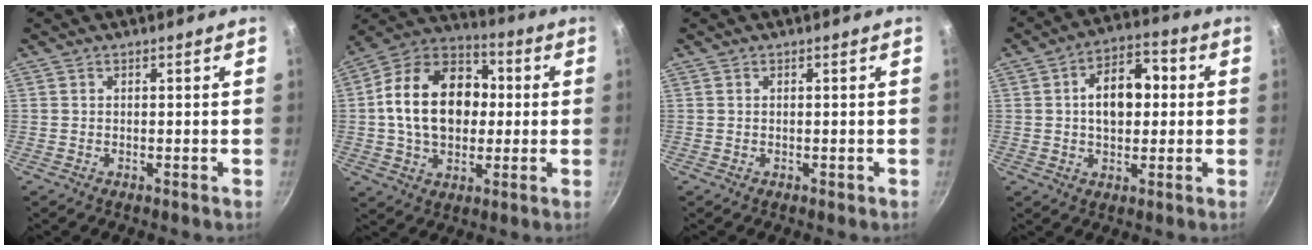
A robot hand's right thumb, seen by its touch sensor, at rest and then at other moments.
{"total": 19.6, "force": [1.1, 13.8, 13.9], "torque": [-0.214, 0.025, 0.014]}
{"total": 0.0}
{"total": 11.3, "force": [1.2, 7.0, 8.8], "torque": [-0.113, 0.022, 0.013]}